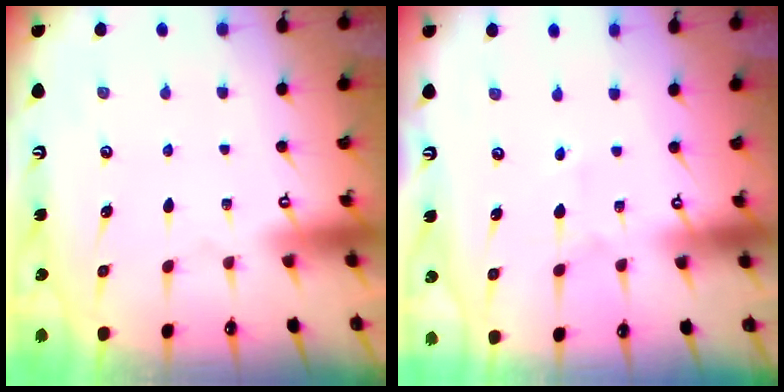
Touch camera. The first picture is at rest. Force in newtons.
{"total": 2.5, "press": 2.5, "slide": 0.3}